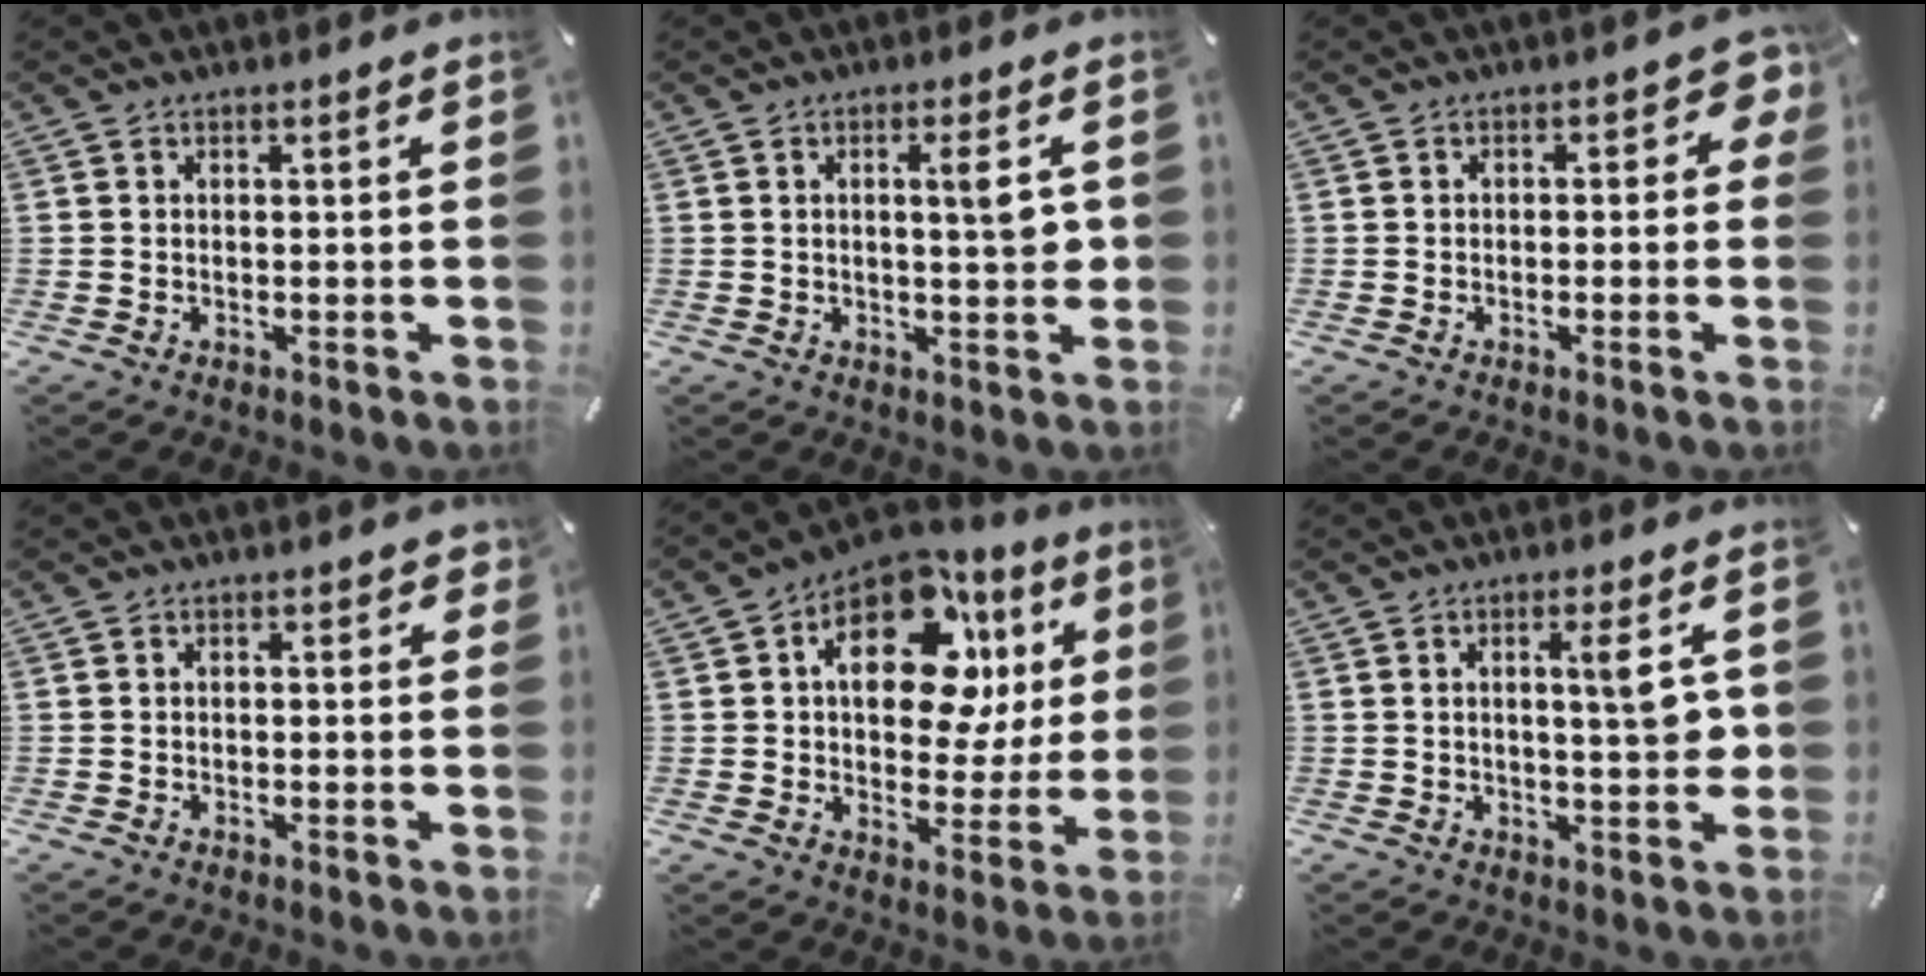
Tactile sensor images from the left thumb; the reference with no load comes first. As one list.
[{"total": 5.6, "force": [1.0, 1.2, 5.4], "torque": [-0.071, -0.013, 0.007]}, {"total": 3.6, "force": [-0.1, 2.2, 2.9], "torque": [-0.039, 0.007, -0.007]}, {"total": 1.4, "force": [0.1, 0.8, 1.1], "torque": [-0.006, -0.001, -0.003]}, {"total": 19.0, "force": [6.8, 11.2, 13.8], "torque": [-0.198, -0.025, 0.115]}, {"total": 6.8, "force": [1.4, 1.3, 6.5], "torque": [-0.092, -0.013, 0.013]}]